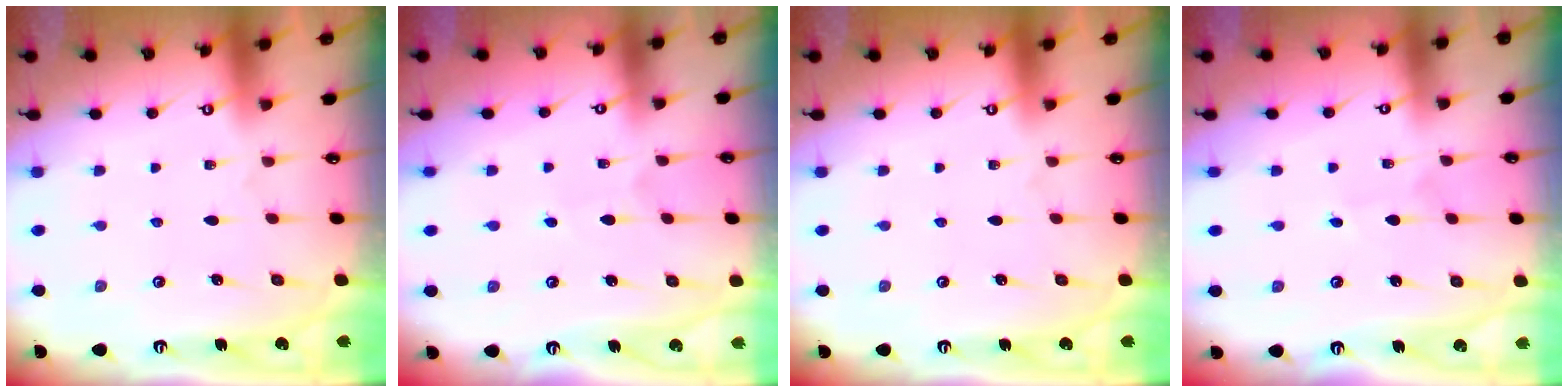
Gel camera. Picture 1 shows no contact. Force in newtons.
{"total": 3.3, "press": 3.3, "slide": 0.4}
{"total": 0.0}
{"total": 1.7, "press": 1.7, "slide": 0.1}